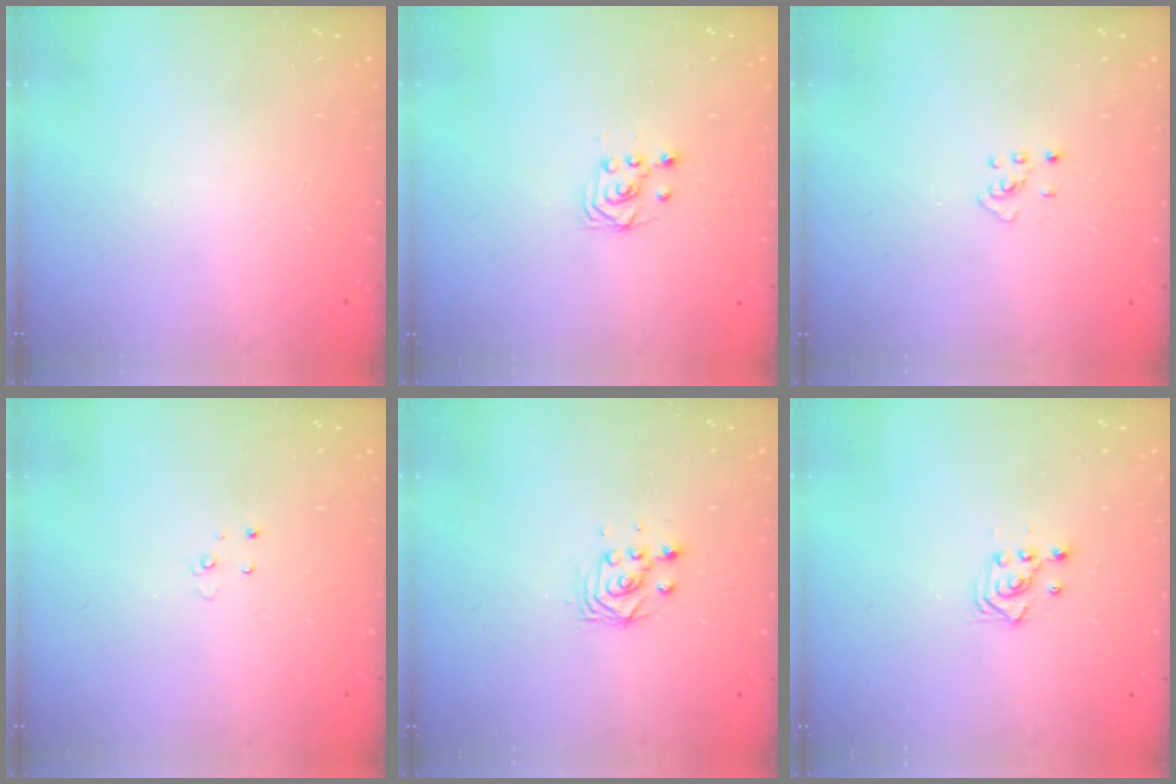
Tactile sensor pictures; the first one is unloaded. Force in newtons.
{"total": 2.5, "press": 2.2, "slide": 1.2}
{"total": 2.7, "press": 2.7, "slide": 0.5}
{"total": 2.3, "press": 2.3, "slide": 0.2}
{"total": 3.0, "press": 3.0, "slide": 0.2}
{"total": 2.9, "press": 2.9, "slide": 0.2}